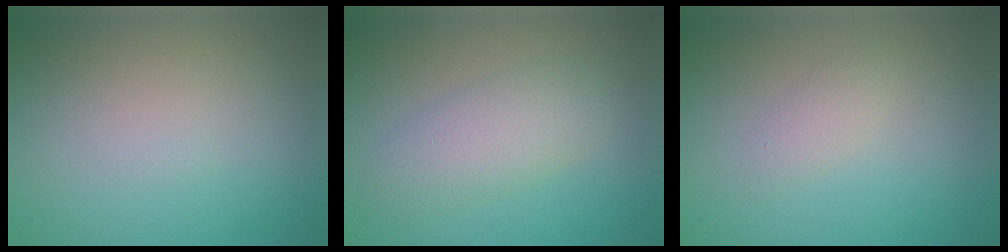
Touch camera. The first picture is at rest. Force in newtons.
{"total": 3.6, "press": 3.6, "slide": 0.0}
{"total": 1.2, "press": 1.2, "slide": 0.0}